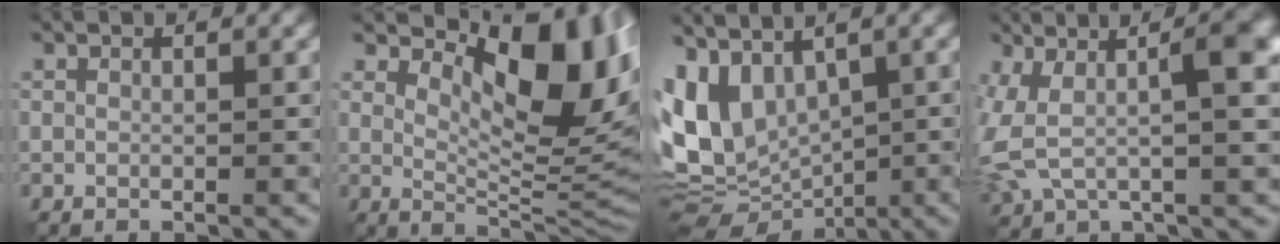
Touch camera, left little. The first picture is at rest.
{"total": 10.9, "force": [4.3, 4.5, 8.9], "torque": [-0.124, -0.006, 0.076]}
{"total": 8.5, "force": [1.1, 5.9, 6.0], "torque": [-0.128, 0.002, 0.016]}
{"total": 8.3, "force": [1.2, 3.2, 7.5], "torque": [-0.160, 0.007, 0.017]}